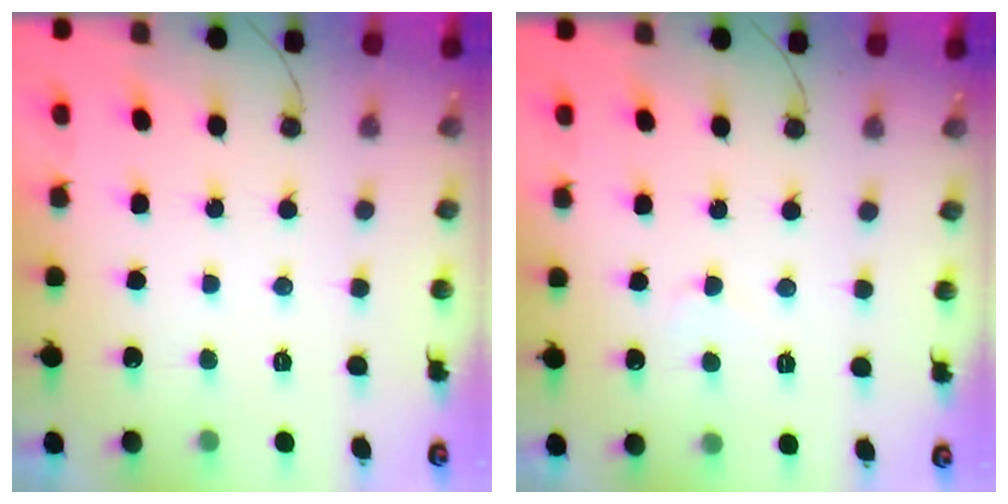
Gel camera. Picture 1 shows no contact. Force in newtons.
{"total": 2.4, "press": 2.4, "slide": 0.2}